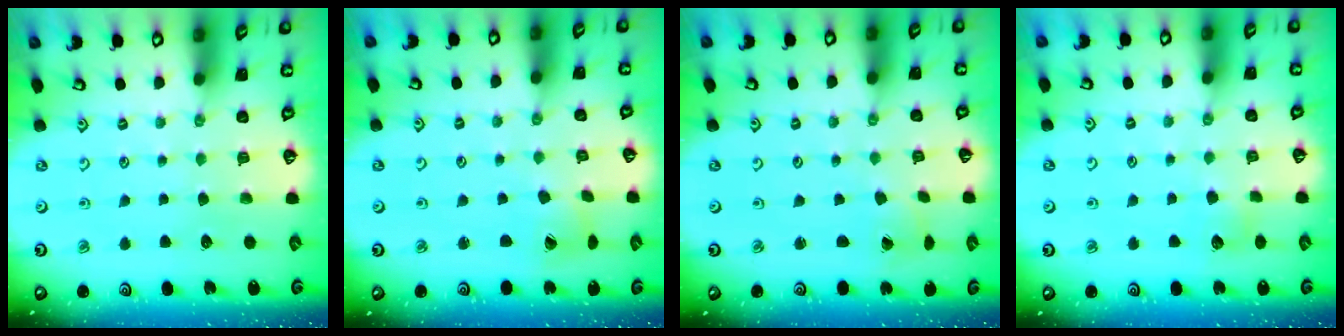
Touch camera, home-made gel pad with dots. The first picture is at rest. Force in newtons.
{"total": 5.9, "press": 5.9, "slide": 0.3}
{"total": 1.2, "press": 1.2, "slide": 0.1}
{"total": 5.4, "press": 5.4, "slide": 0.6}